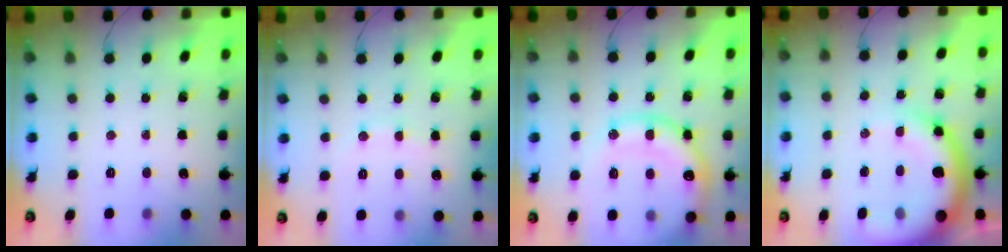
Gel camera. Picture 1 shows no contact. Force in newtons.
{"total": 6.8, "press": 6.7, "slide": 1.4}
{"total": 20.1, "press": 19.8, "slide": 3.5}
{"total": 15.9, "press": 15.6, "slide": 3.1}